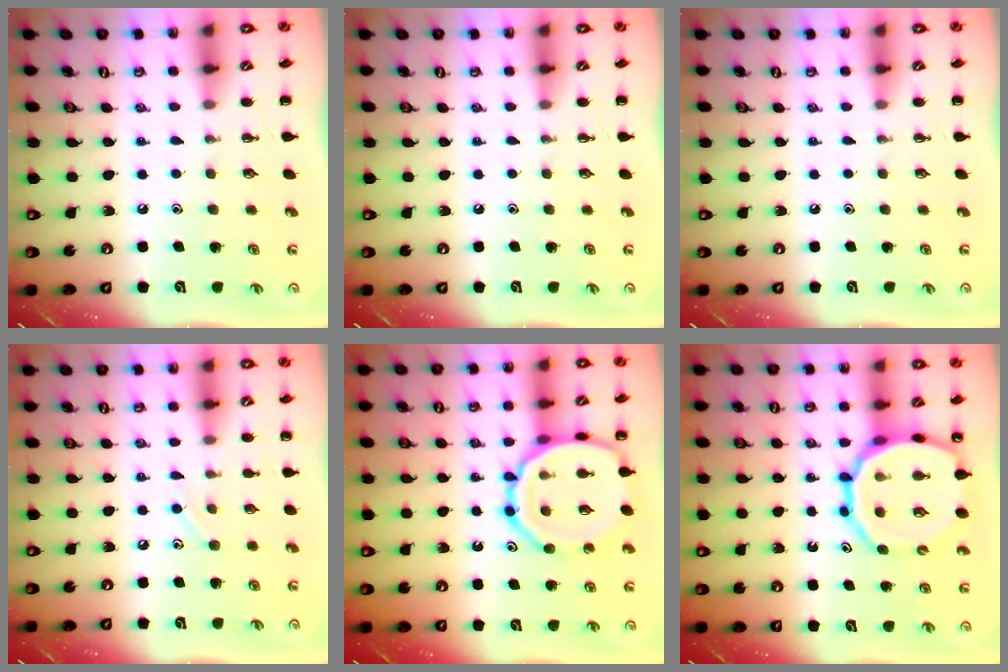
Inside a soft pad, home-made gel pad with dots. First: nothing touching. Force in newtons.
{"total": 0.0}
{"total": 0.0}
{"total": 5.8, "press": 5.5, "slide": 1.8}
{"total": 17.2, "press": 17.1, "slide": 1.4}
{"total": 19.1, "press": 18.8, "slide": 3.5}